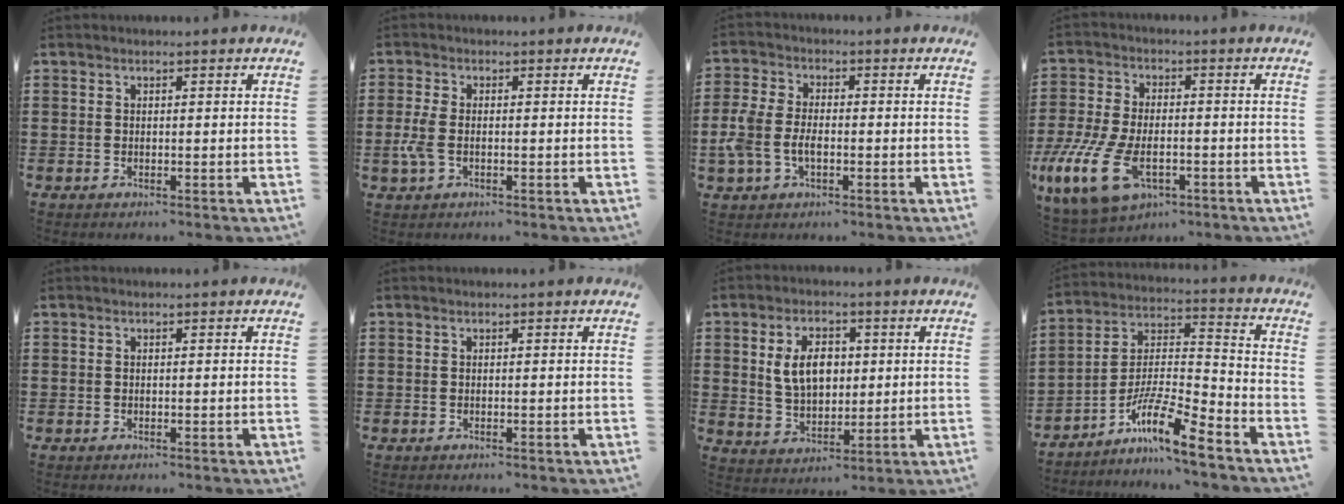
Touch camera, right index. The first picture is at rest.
{"total": 3.7, "force": [-0.9, 1.8, 3.1], "torque": [-0.085, -0.008, -0.023]}
{"total": 5.6, "force": [-1.5, 3.4, 4.2], "torque": [-0.117, -0.006, -0.038]}
{"total": 9.6, "force": [-2.9, 4.6, 7.9], "torque": [-0.184, -0.009, -0.052]}
{"total": 0.0}
{"total": 0.0}
{"total": 7.2, "force": [1.3, 4.6, 5.3], "torque": [-0.114, 0.005, 0.014]}
{"total": 10.4, "force": [-7.9, 0.9, 6.7], "torque": [-0.137, -0.004, -0.158]}